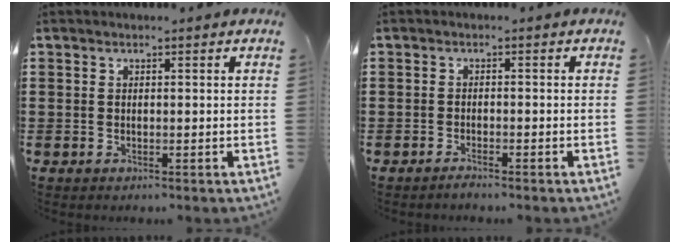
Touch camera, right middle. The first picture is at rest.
{"total": 1.0, "force": [-0.9, -0.1, 0.5], "torque": [-0.010, -0.003, -0.017]}